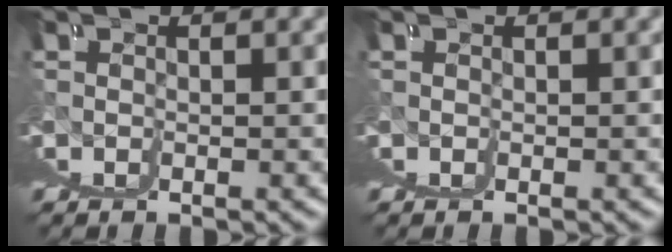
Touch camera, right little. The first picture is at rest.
{"total": 0.0}